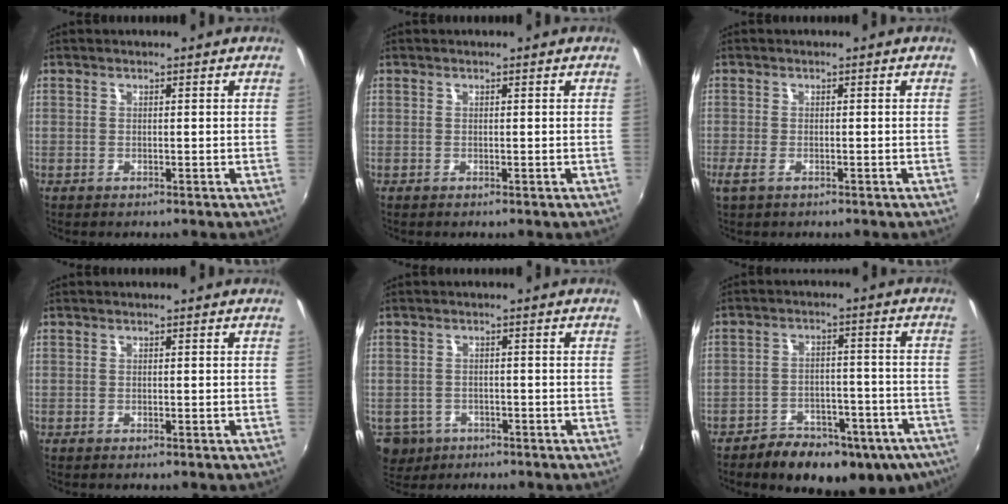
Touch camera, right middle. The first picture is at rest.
{"total": 0.0}
{"total": 2.2, "force": [-1.5, 0.4, 1.6], "torque": [-0.030, -0.007, -0.022]}
{"total": 0.0}
{"total": 6.9, "force": [-3.4, 5.4, 2.4], "torque": [-0.068, -0.012, -0.050]}
{"total": 19.8, "force": [-14.2, 9.2, 10.3], "torque": [-0.175, -0.004, -0.170]}